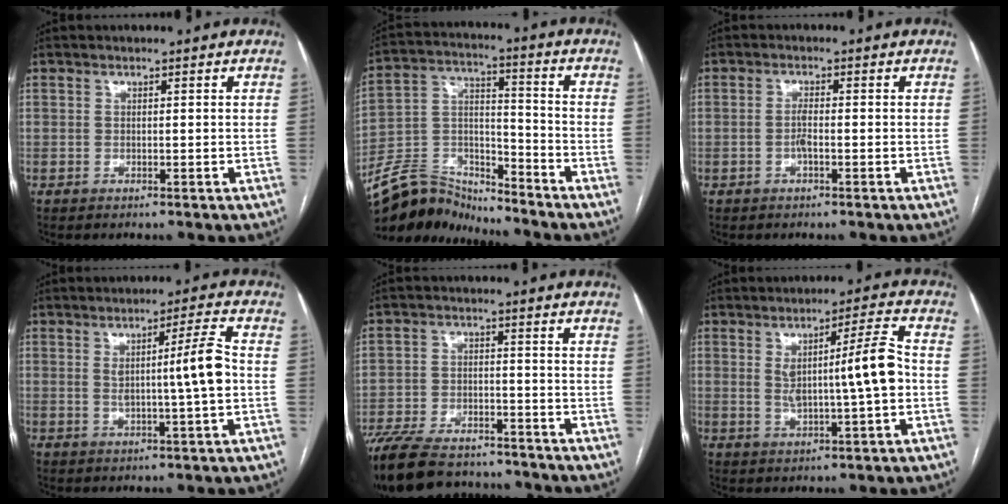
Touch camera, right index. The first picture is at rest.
{"total": 11.2, "force": [-11.1, 2.0, 0.4], "torque": [-0.010, 0.047, -0.211]}
{"total": 1.8, "force": [-0.7, 0.2, 1.7], "torque": [-0.033, 0.001, -0.014]}
{"total": 7.0, "force": [0.2, -0.7, 6.9], "torque": [-0.109, 0.000, 0.007]}
{"total": 16.4, "force": [-14.2, 5.4, 6.0], "torque": [-0.139, -0.004, -0.217]}
{"total": 8.7, "force": [0.2, 0.2, 8.7], "torque": [-0.136, 0.009, 0.007]}